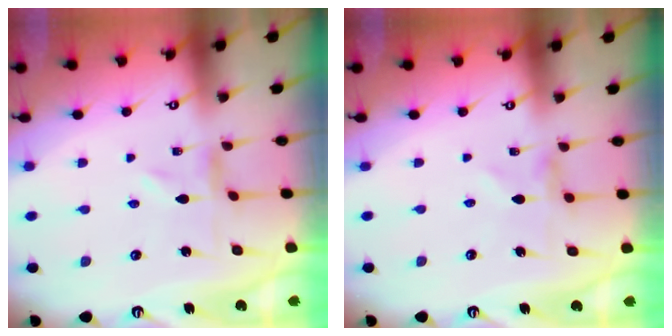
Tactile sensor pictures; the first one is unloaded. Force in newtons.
{"total": 1.0, "press": 1.0, "slide": 0.2}